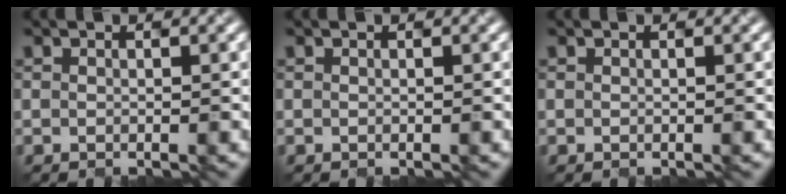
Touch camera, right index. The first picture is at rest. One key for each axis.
{"total": 0.0}
{"total": 0.0}